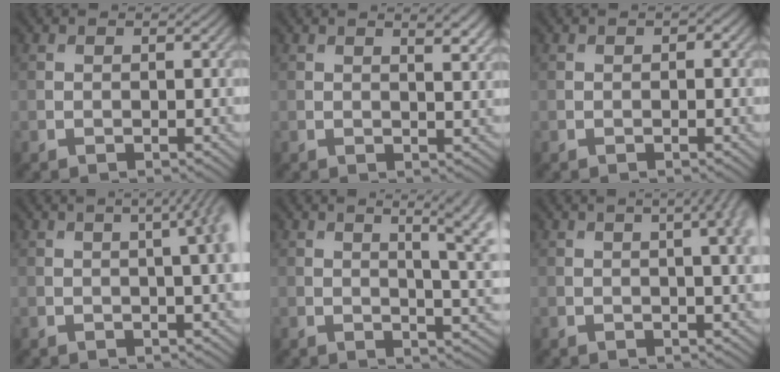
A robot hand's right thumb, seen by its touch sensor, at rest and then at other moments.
{"total": 3.0, "force": [1.7, 0.8, 2.4], "torque": [-0.037, -0.003, 0.029]}
{"total": 0.7, "force": [0.0, 0.5, 0.5], "torque": [-0.005, -0.002, -0.001]}
{"total": 7.0, "force": [1.2, 2.1, 6.6], "torque": [-0.061, 0.031, 0.000]}
{"total": 8.4, "force": [2.8, 2.7, 7.4], "torque": [-0.079, 0.022, 0.030]}
{"total": 7.3, "force": [2.2, 2.5, 6.5], "torque": [-0.060, 0.026, 0.010]}